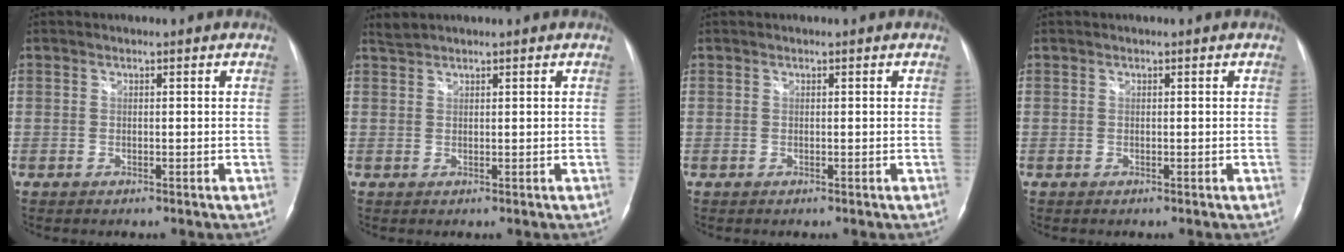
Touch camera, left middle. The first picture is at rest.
{"total": 1.2, "force": [1.2, -0.1, 0.0], "torque": [-0.006, 0.012, 0.031]}
{"total": 0.0}
{"total": 0.0}